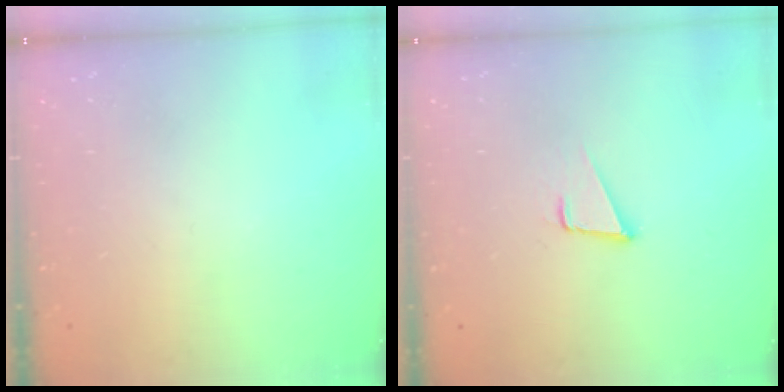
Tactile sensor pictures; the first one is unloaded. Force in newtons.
{"total": 3.4, "press": 2.5, "slide": 2.2}